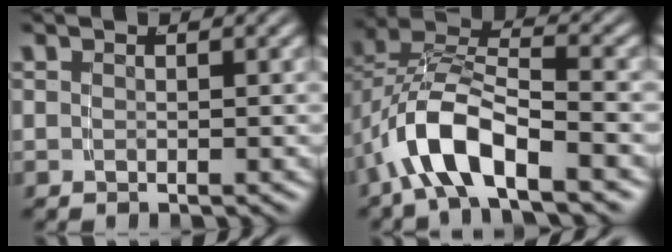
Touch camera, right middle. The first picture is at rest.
{"total": 7.0, "force": [-1.7, 4.2, 5.3], "torque": [-0.114, -0.006, -0.031]}